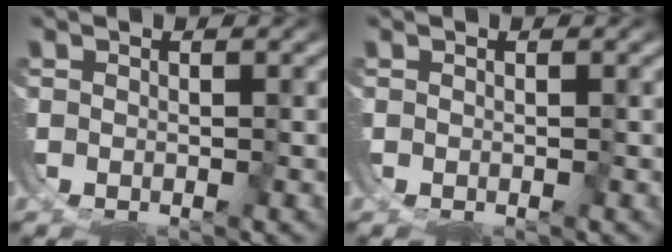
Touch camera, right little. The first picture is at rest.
{"total": 0.0}